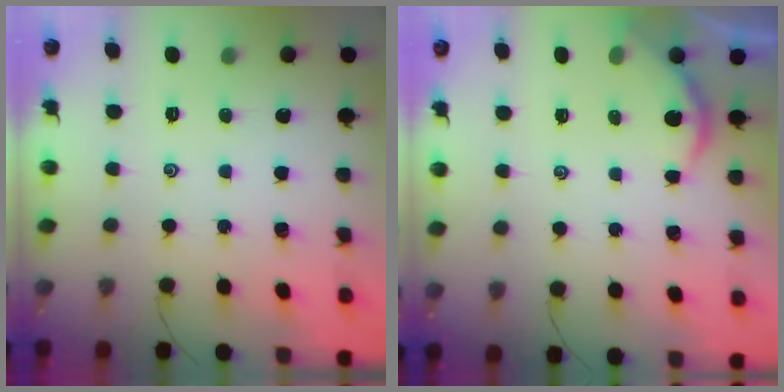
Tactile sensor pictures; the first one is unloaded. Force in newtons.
{"total": 2.2, "press": 2.2, "slide": 0.2}